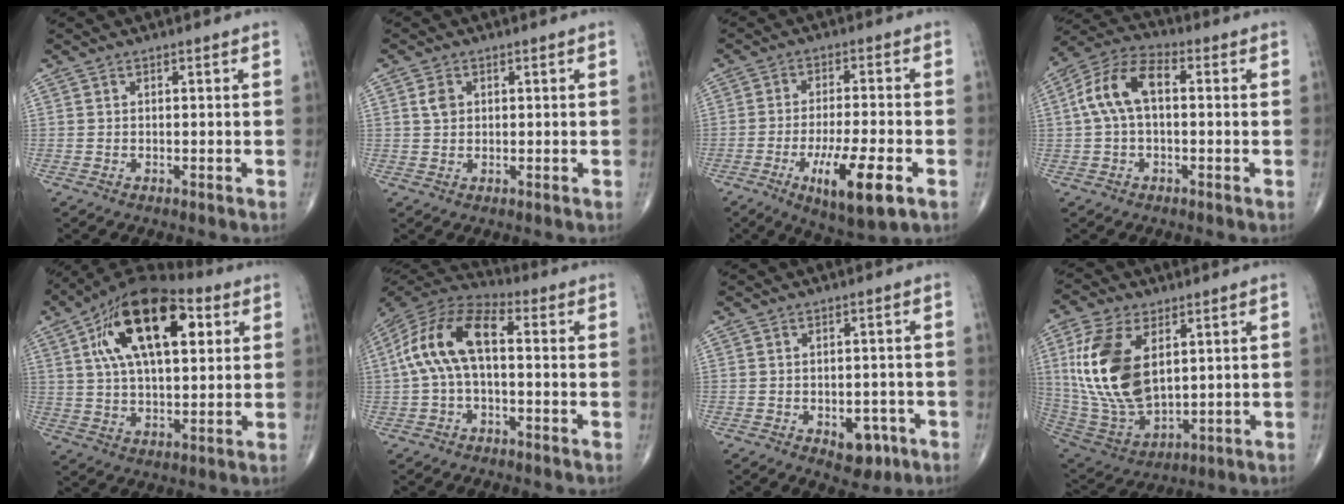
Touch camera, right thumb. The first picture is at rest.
{"total": 2.4, "force": [0.7, 1.8, 1.4], "torque": [-0.021, 0.001, 0.015]}
{"total": 12.3, "force": [-5.0, 2.9, 10.9], "torque": [-0.189, 0.000, -0.076]}
{"total": 10.6, "force": [0.9, 5.8, 8.8], "torque": [-0.180, 0.036, 0.009]}
{"total": 21.3, "force": [7.2, 10.4, 17.2], "torque": [-0.276, 0.003, 0.113]}
{"total": 13.8, "force": [0.7, 6.9, 12.0], "torque": [-0.239, 0.044, 0.002]}
{"total": 5.6, "force": [-2.4, 3.5, 3.7], "torque": [-0.023, 0.012, -0.024]}
{"total": 19.3, "force": [4.5, 10.8, 15.3], "torque": [-0.307, -0.025, 0.097]}